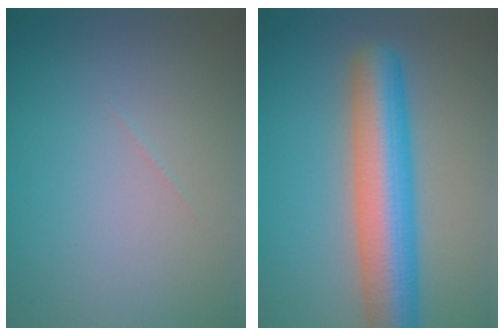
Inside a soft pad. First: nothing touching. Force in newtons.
{"total": 8.9, "press": 8.9, "slide": 0.3}